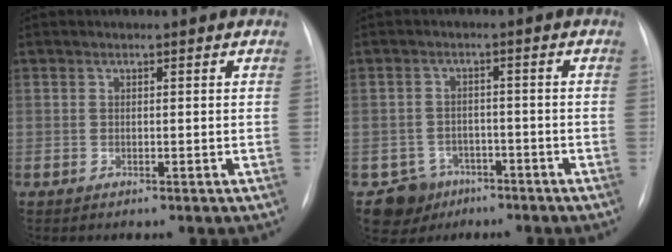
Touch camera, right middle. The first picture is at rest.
{"total": 5.2, "force": [-3.2, 4.1, -0.1], "torque": [0.005, 0.009, -0.048]}